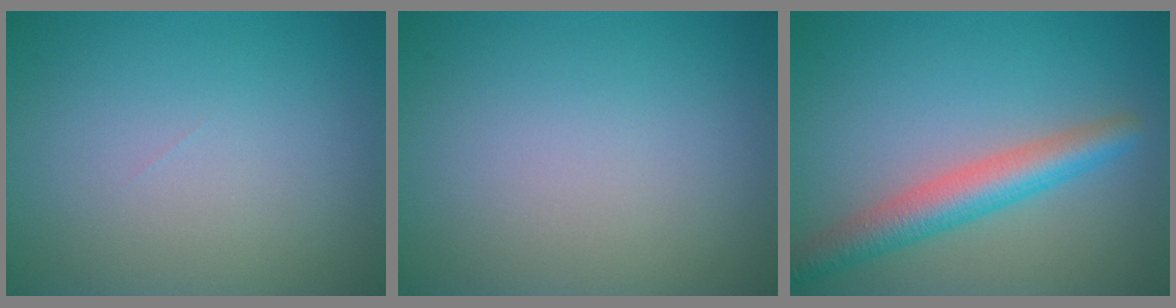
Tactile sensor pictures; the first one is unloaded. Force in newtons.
{"total": 0.0}
{"total": 4.5, "press": 4.5, "slide": 0.2}